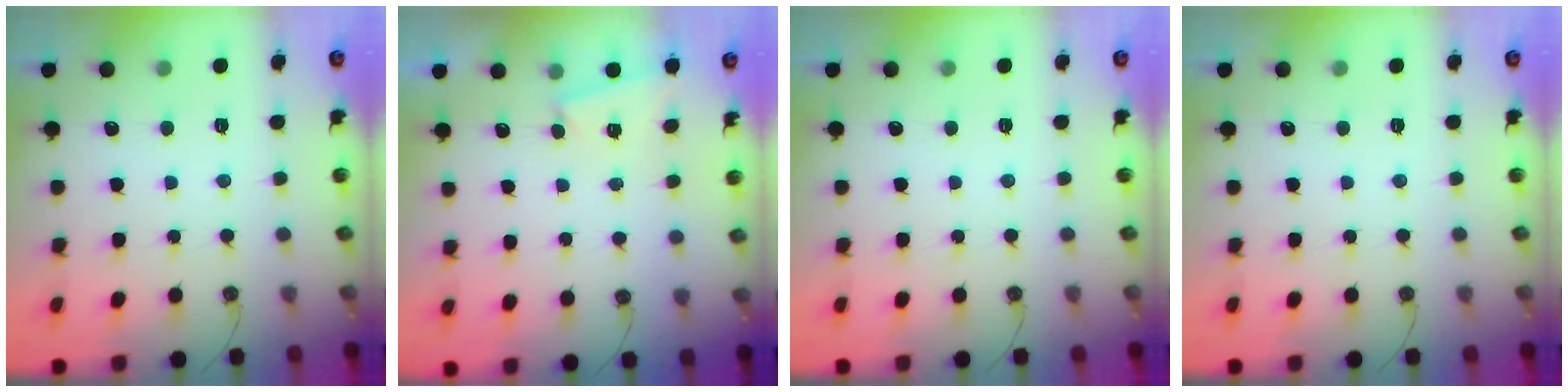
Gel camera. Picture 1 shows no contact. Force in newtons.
{"total": 1.7, "press": 1.3, "slide": 1.0}
{"total": 0.0}
{"total": 0.0}